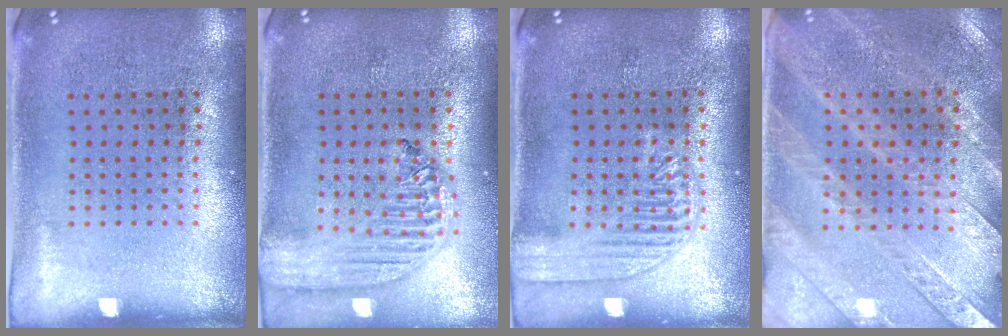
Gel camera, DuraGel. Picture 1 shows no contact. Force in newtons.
{"total": 2.3, "press": 2.0, "slide": 1.2}
{"total": 2.5, "press": 2.5, "slide": 0.3}
{"total": 3.0, "press": 2.7, "slide": 1.1}